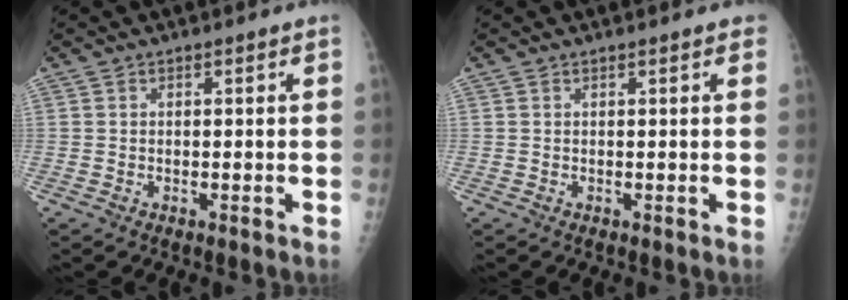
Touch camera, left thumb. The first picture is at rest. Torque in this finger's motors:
{"motor_torque": [0.60, 0.30, 0.55, -0.03, 0.00]}